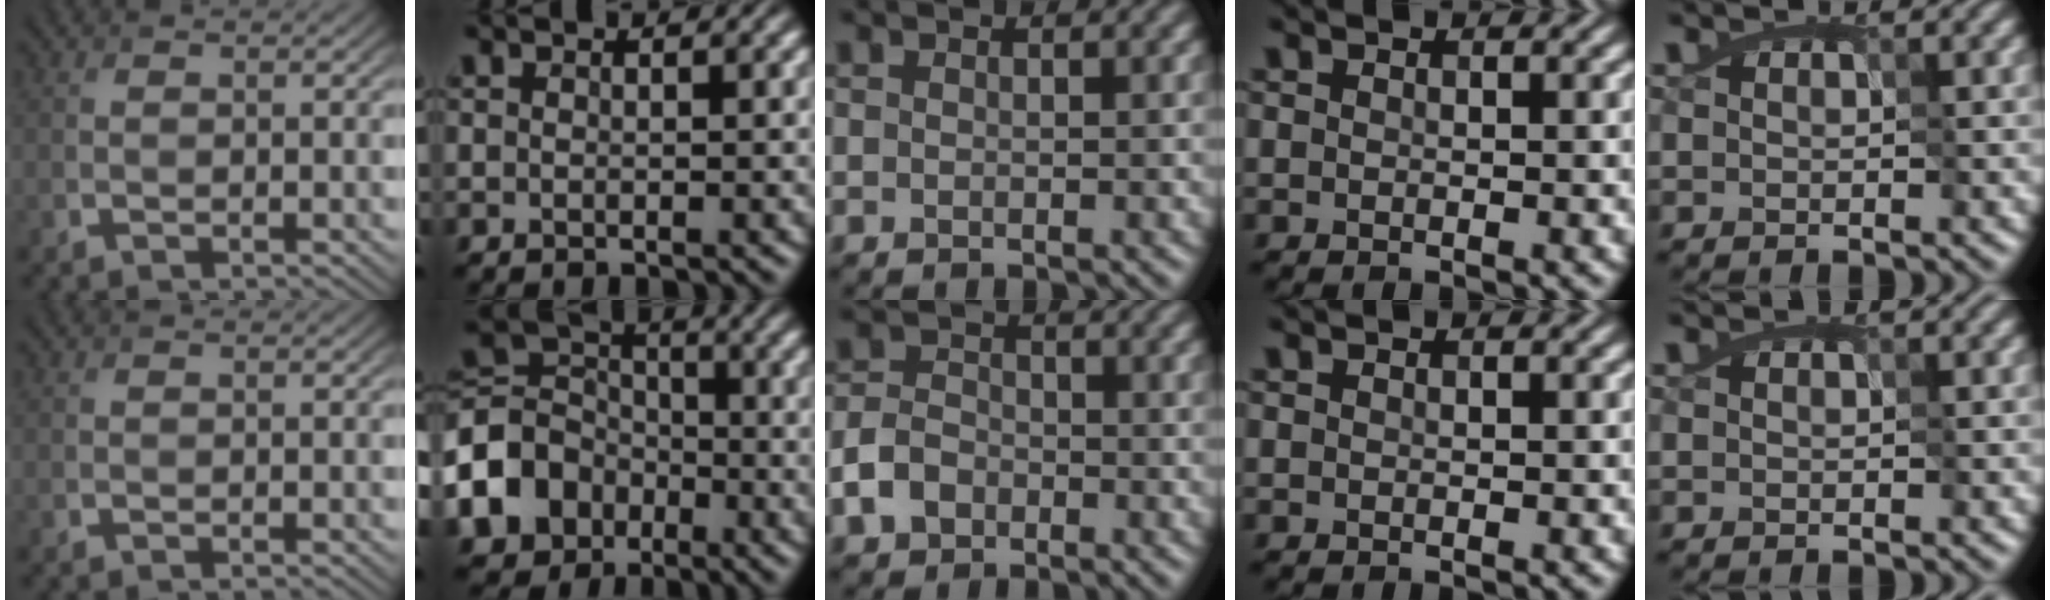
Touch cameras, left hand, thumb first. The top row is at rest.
{"index": {"total": 8.1, "force": [-3.5, 6.4, 3.5], "torque": [-0.080, 0.001, -0.083]}, "middle": {"total": 3.5, "force": [-2.0, 2.4, 1.5], "torque": [-0.035, 0.004, -0.046]}}